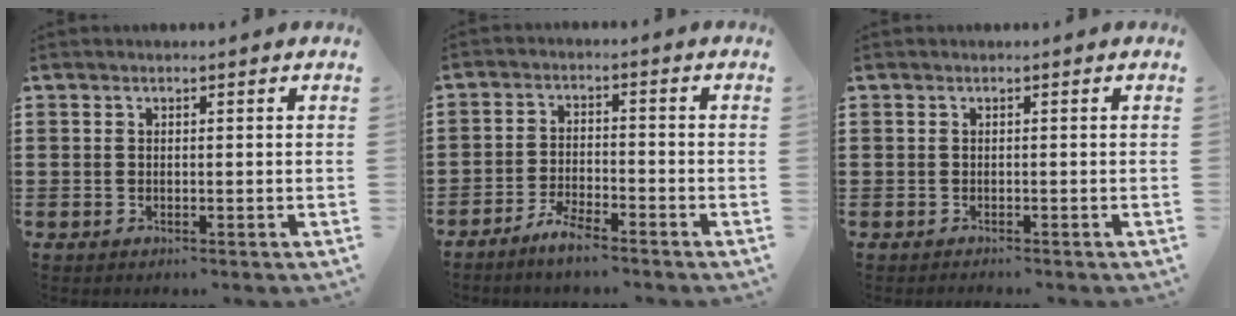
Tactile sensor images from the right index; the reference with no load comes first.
{"total": 3.9, "force": [-3.6, 0.2, 1.3], "torque": [-0.032, 0.002, -0.073]}
{"total": 0.5, "force": [-0.5, -0.1, 0.0], "torque": [-0.001, -0.003, -0.011]}